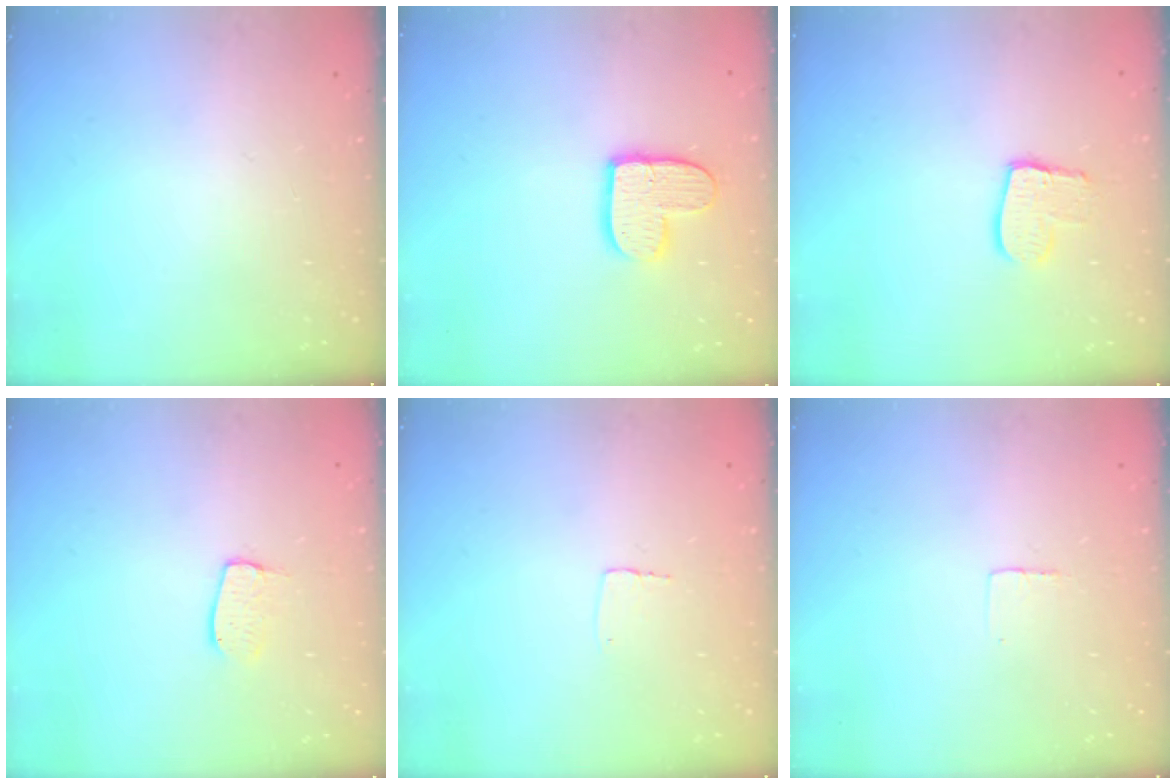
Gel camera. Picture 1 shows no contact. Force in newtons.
{"total": 11.0, "press": 10.9, "slide": 0.9}
{"total": 9.9, "press": 9.9, "slide": 0.8}
{"total": 6.5, "press": 6.5, "slide": 0.4}
{"total": 2.7, "press": 2.7, "slide": 0.1}
{"total": 2.3, "press": 2.3, "slide": 0.1}